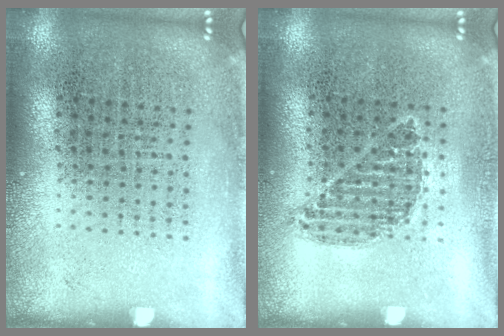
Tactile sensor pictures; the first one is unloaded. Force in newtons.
{"total": 0.8, "press": 0.7, "slide": 0.4}